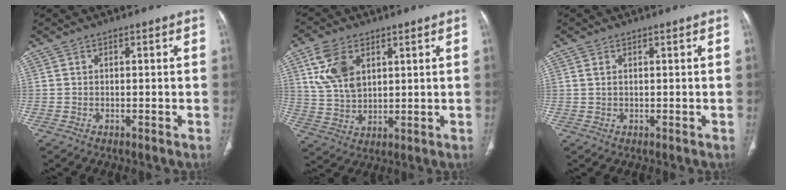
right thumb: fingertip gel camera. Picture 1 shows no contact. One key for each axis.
{"total": 10.0, "fx": 4.2, "fy": 6.1, "fz": 6.6, "tx": -0.119, "ty": -0.010, "tz": 0.091}
{"total": 1.0, "fx": 0.5, "fy": 0.6, "fz": 0.7, "tx": -0.016, "ty": 0.001, "tz": 0.015}